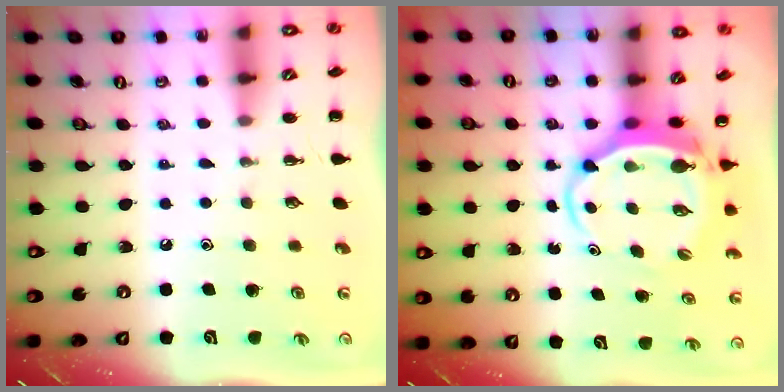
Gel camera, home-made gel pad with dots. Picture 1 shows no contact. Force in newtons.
{"total": 6.3, "press": 6.2, "slide": 1.4}